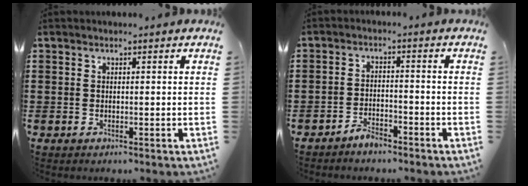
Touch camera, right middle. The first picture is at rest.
{"total": 2.7, "force": [-2.5, 0.5, 0.7], "torque": [-0.018, 0.003, -0.051]}